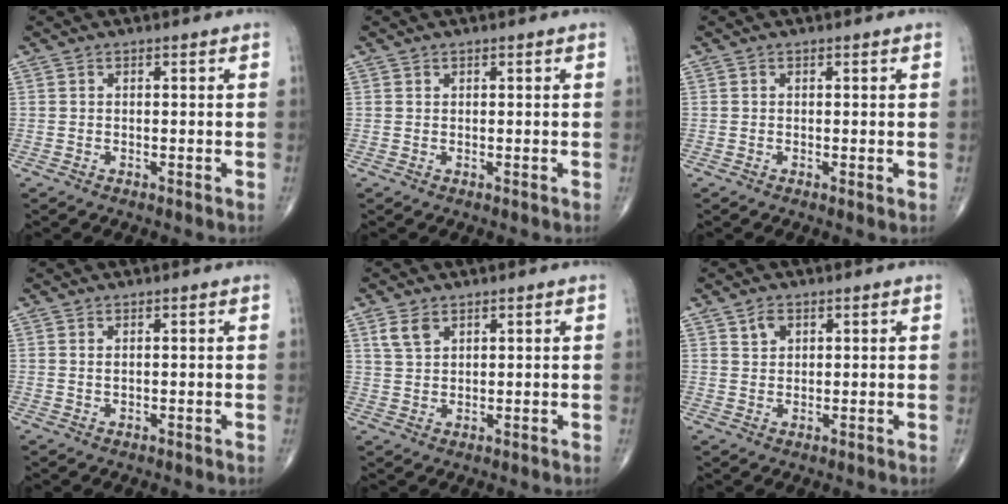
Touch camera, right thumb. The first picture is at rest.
{"total": 0.0}
{"total": 0.5, "force": [0.1, 0.1, 0.5], "torque": [-0.010, -0.003, -0.002]}
{"total": 0.6, "force": [0.3, 0.2, 0.5], "torque": [-0.005, -0.002, 0.006]}
{"total": 3.7, "force": [2.2, 2.1, 2.0], "torque": [-0.037, -0.005, 0.050]}
{"total": 2.6, "force": [1.4, 1.8, 1.3], "torque": [-0.015, -0.008, 0.027]}